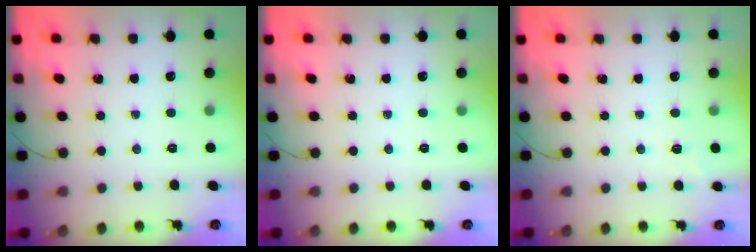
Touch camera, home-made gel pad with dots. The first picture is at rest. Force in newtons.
{"total": 0.0}
{"total": 5.8, "press": 5.6, "slide": 1.5}